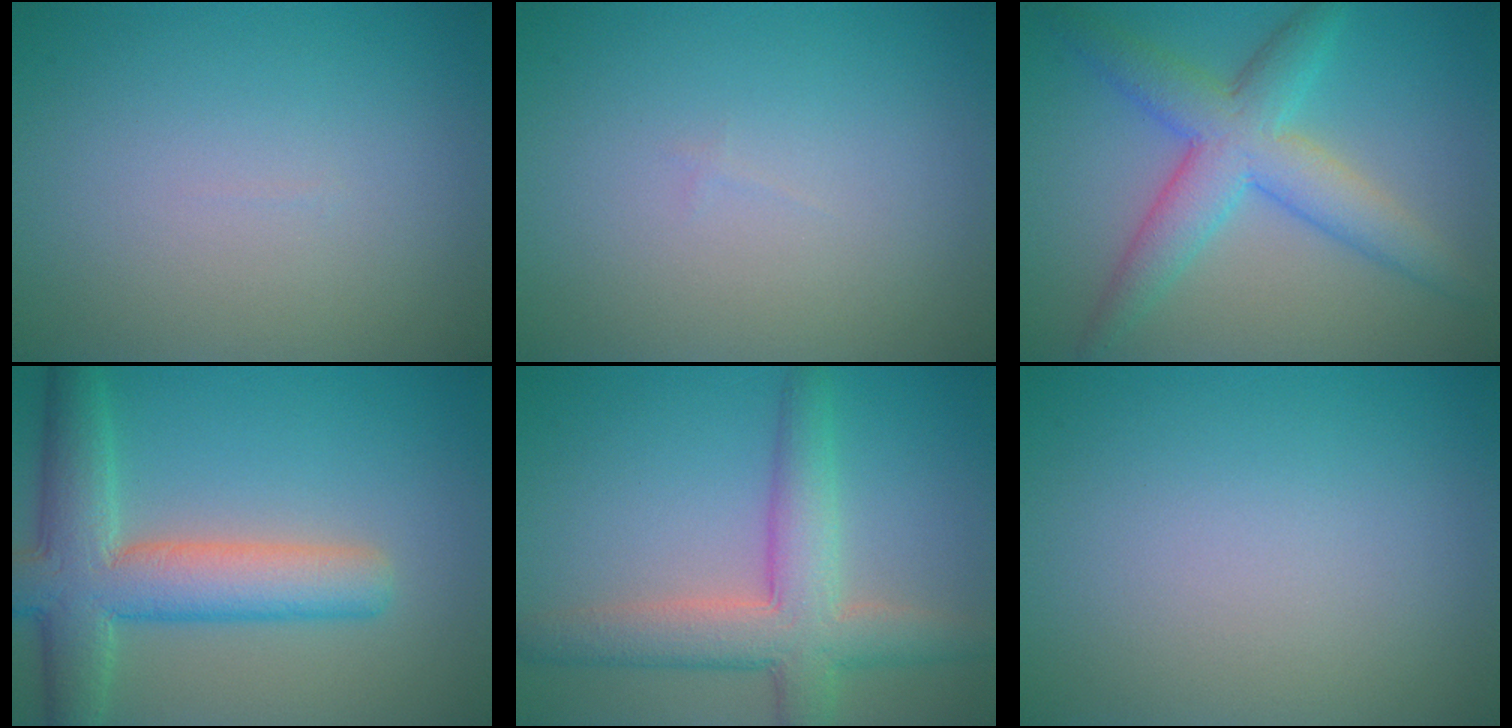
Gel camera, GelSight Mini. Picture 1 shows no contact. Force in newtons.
{"total": 0.0}
{"total": 6.0, "press": 6.0, "slide": 0.1}
{"total": 7.6, "press": 7.6, "slide": 0.4}
{"total": 6.1, "press": 6.1, "slide": 0.3}
{"total": 0.0}